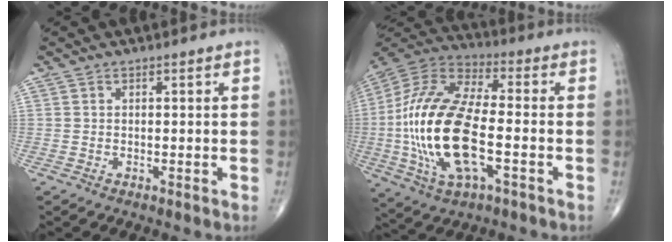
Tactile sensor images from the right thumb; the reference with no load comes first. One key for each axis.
{"total": 23.3, "fx": -3.9, "fy": 10.0, "fz": 20.7, "tx": -0.448, "ty": 0.016, "tz": -0.067}